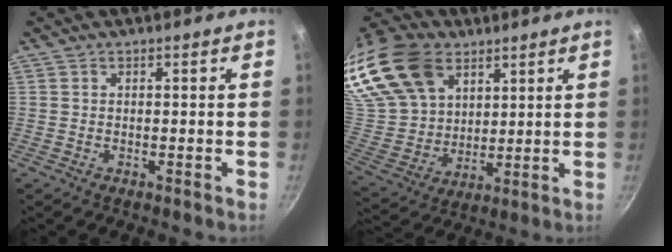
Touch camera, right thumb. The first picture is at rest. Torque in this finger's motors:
{"motor_torque": [2.03, 2.42, 0.41, 0.38, 0.48]}